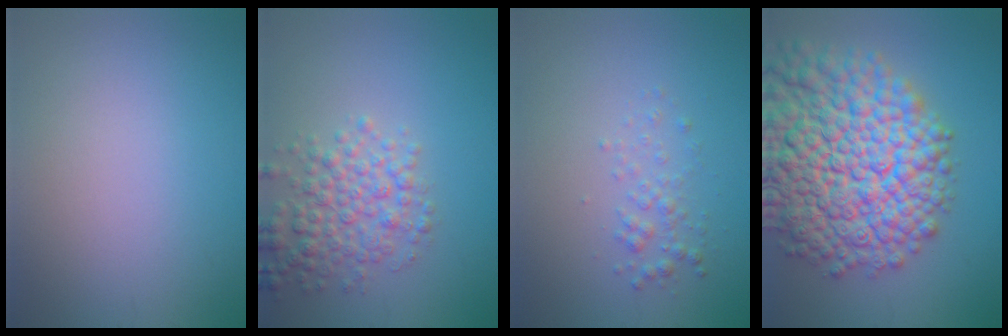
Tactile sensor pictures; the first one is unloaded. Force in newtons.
{"total": 4.1, "press": 4.1, "slide": 0.1}
{"total": 1.5, "press": 1.5, "slide": 0.1}
{"total": 15.8, "press": 15.8, "slide": 0.7}